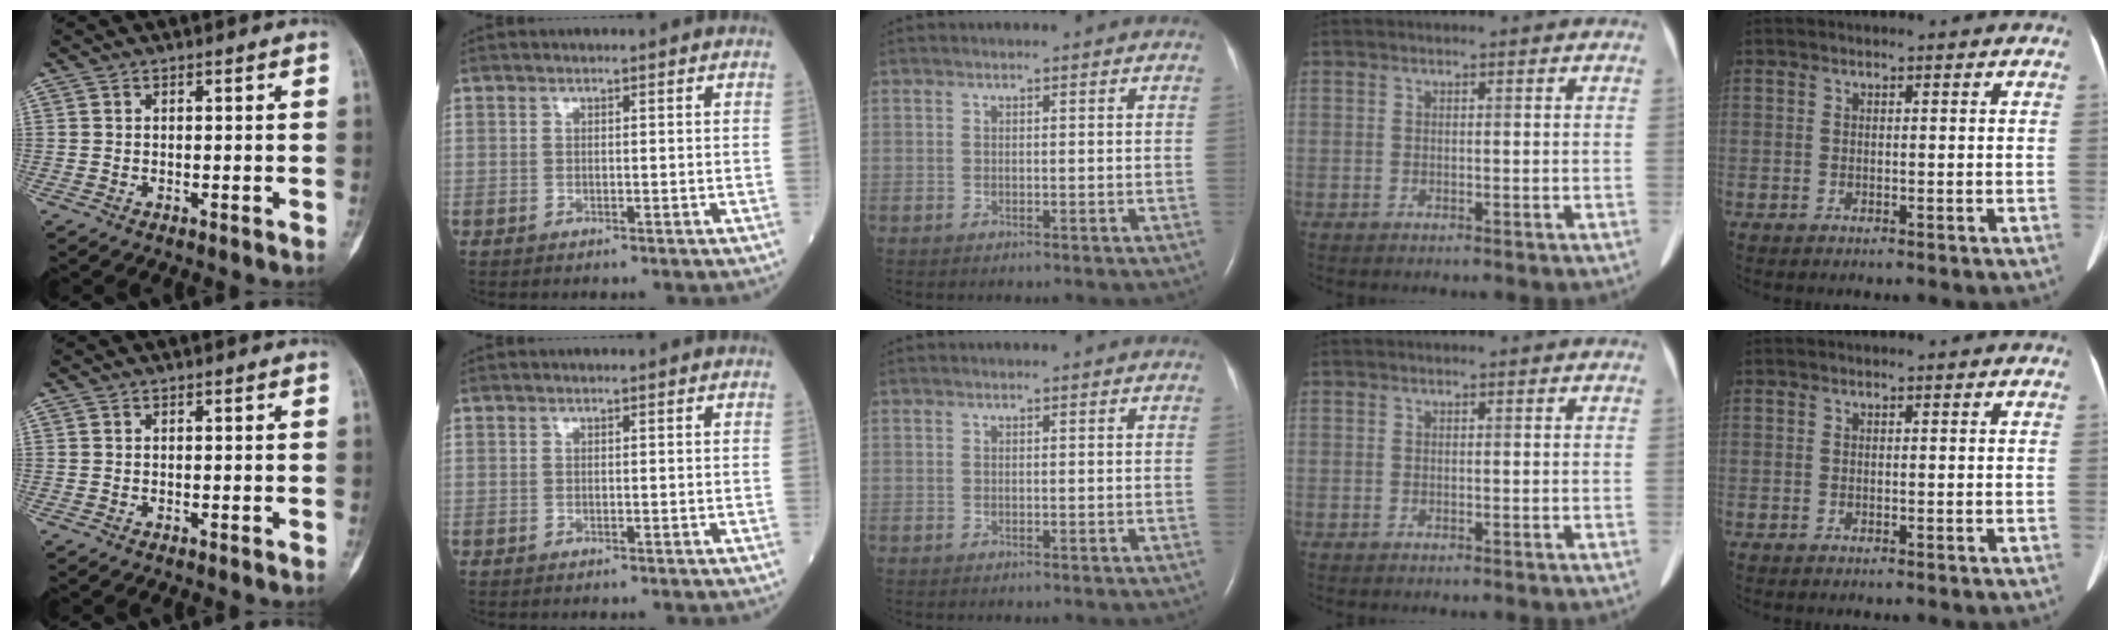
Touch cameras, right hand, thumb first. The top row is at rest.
{}